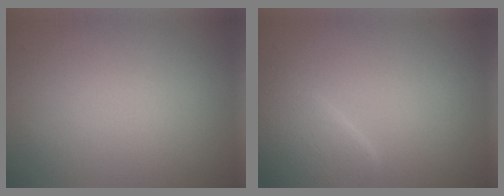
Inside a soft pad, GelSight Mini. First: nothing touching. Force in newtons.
{"total": 3.3, "press": 3.3, "slide": 0.2}